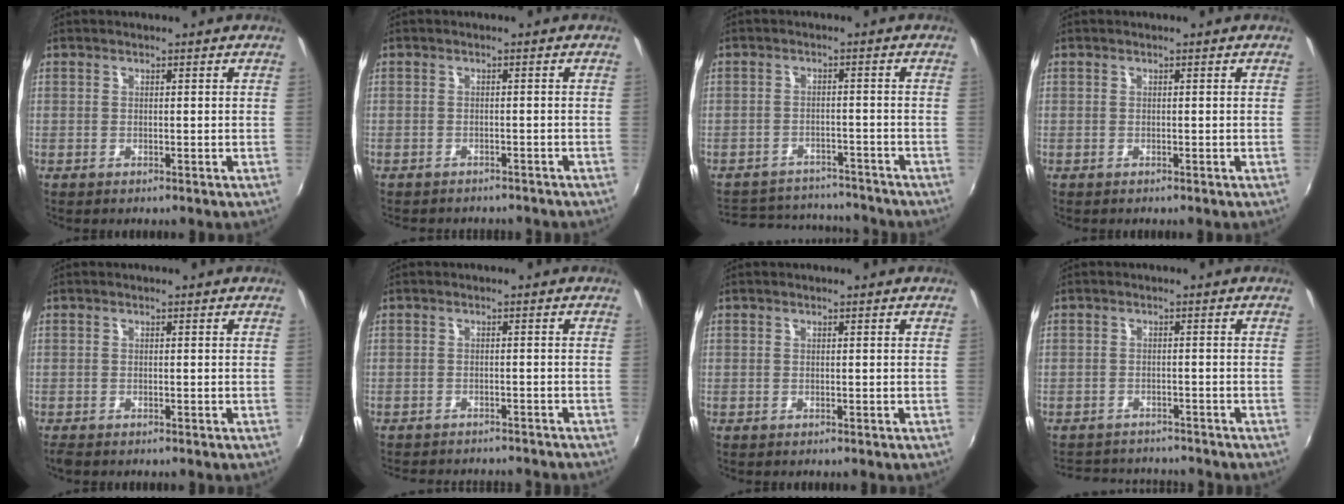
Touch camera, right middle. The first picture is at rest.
{"total": 5.1, "force": [-4.6, 1.6, 1.6], "torque": [-0.039, -0.015, -0.061]}
{"total": 12.8, "force": [-11.3, 5.0, 3.2], "torque": [-0.084, 0.031, -0.150]}
{"total": 0.0}
{"total": 1.4, "force": [-1.2, 0.4, 0.6], "torque": [-0.015, -0.008, -0.021]}
{"total": 9.3, "force": [-8.4, 2.1, 3.3], "torque": [-0.076, -0.016, -0.115]}
{"total": 0.0}
{"total": 7.6, "force": [-6.9, 2.7, 1.5], "torque": [-0.045, 0.011, -0.102]}